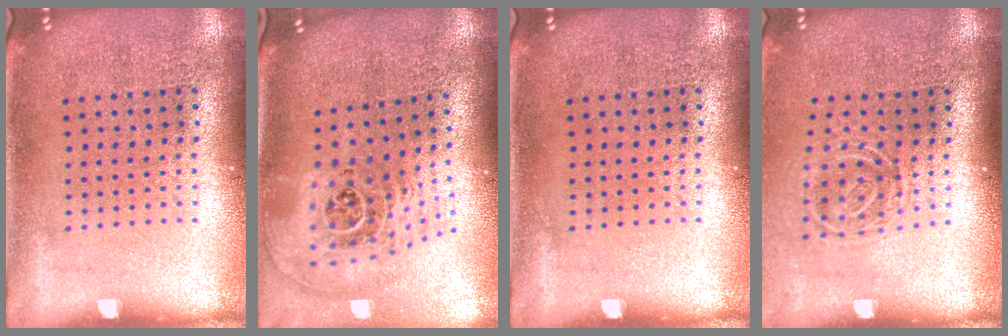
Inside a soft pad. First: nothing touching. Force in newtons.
{"total": 2.8, "press": 1.9, "slide": 2.0}
{"total": 0.0}
{"total": 1.6, "press": 1.1, "slide": 1.2}